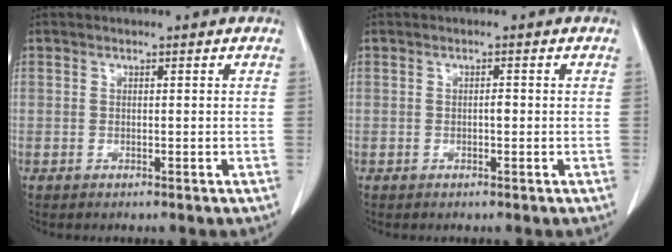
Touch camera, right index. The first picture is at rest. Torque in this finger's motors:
{"motor_torque": [0.12, -0.08, 0.03, 0.03]}